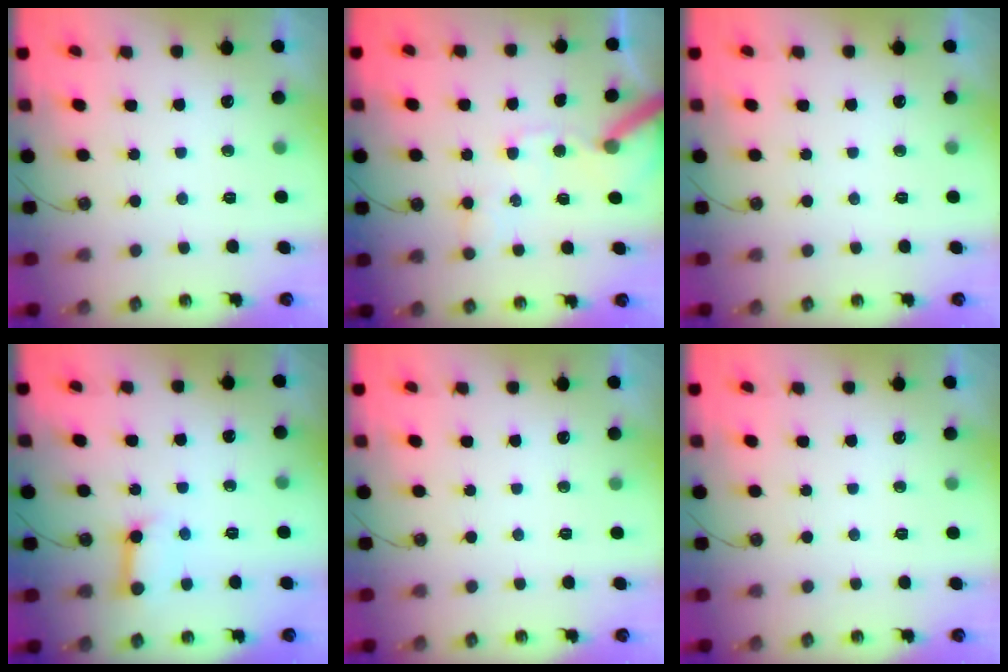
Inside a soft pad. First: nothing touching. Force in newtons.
{"total": 11.1, "press": 11.0, "slide": 1.5}
{"total": 0.0}
{"total": 8.6, "press": 8.5, "slide": 1.0}
{"total": 0.0}
{"total": 0.0}